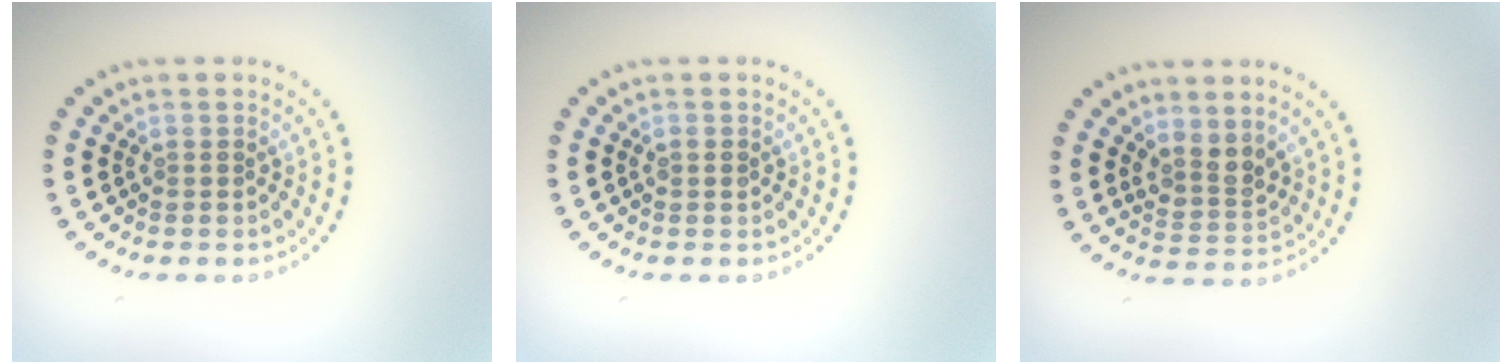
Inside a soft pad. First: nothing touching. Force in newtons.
{"total": 0.7, "press": 0.7, "slide": 0.1}
{"total": 2.4, "press": 1.9, "slide": 1.5}